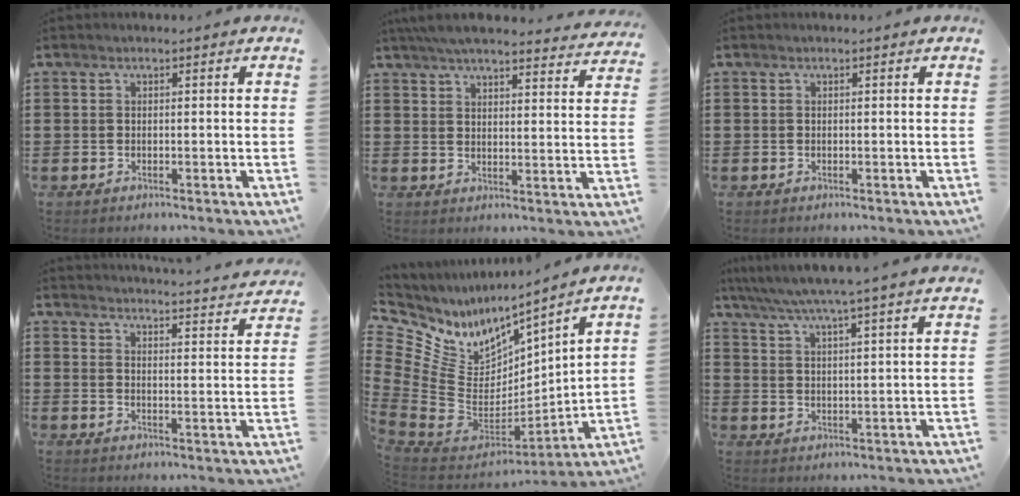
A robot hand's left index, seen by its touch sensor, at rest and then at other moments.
{"total": 5.7, "force": [5.3, 0.5, 2.0], "torque": [-0.056, -0.021, 0.096]}
{"total": 0.0}
{"total": 3.4, "force": [3.4, -0.6, 0.4], "torque": [-0.018, -0.036, 0.052]}
{"total": 8.7, "force": [3.7, 6.7, 4.2], "torque": [-0.144, -0.055, 0.062]}
{"total": 5.6, "force": [5.0, -1.1, 2.3], "torque": [-0.065, -0.035, 0.083]}